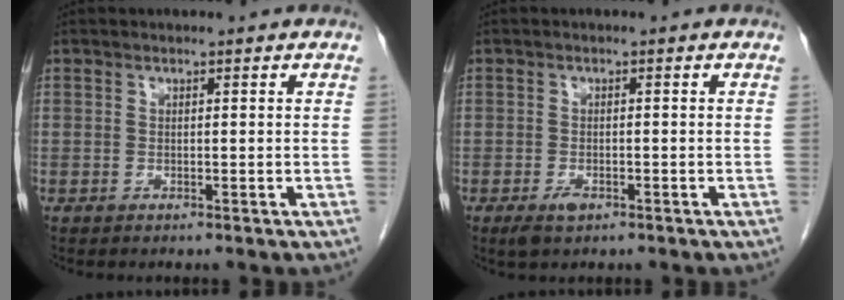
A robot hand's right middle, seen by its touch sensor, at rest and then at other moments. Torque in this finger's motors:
{"motor_torque": [0.59, -0.38, 0.00, 0.01]}